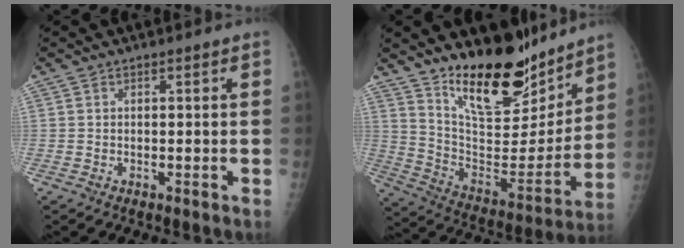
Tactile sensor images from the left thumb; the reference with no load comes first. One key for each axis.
{"total": 21.4, "fx": 16.6, "fy": 7.6, "fz": 11.0, "tx": -0.121, "ty": -0.118, "tz": 0.281}